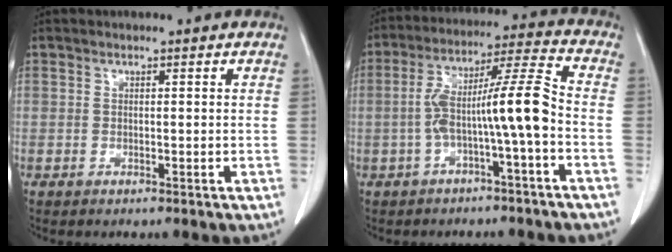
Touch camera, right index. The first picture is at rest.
{"total": 10.2, "force": [-2.3, -0.1, 9.9], "torque": [-0.174, 0.034, -0.042]}